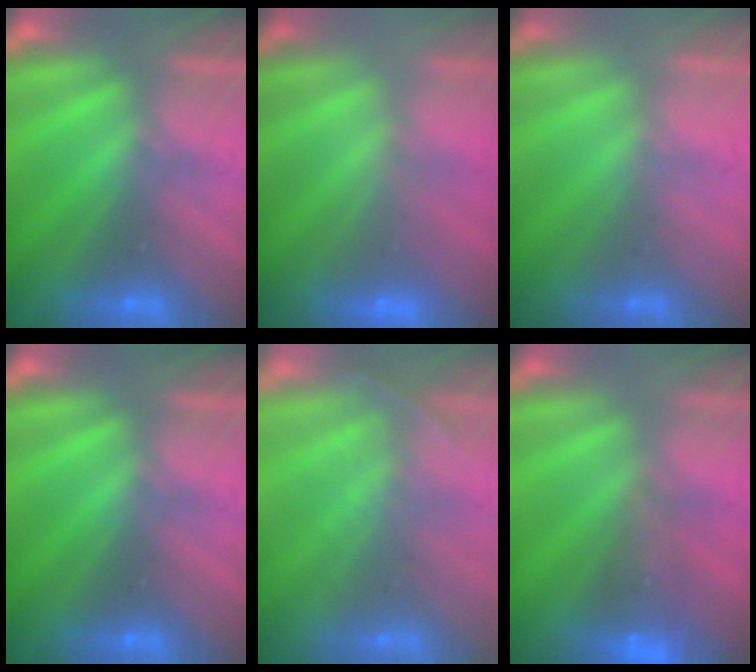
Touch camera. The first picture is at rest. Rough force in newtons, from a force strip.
{"total": 2.3}
{"total": 2.0}
{"total": 0.0}
{"total": 1.7}
{"total": 5.7}